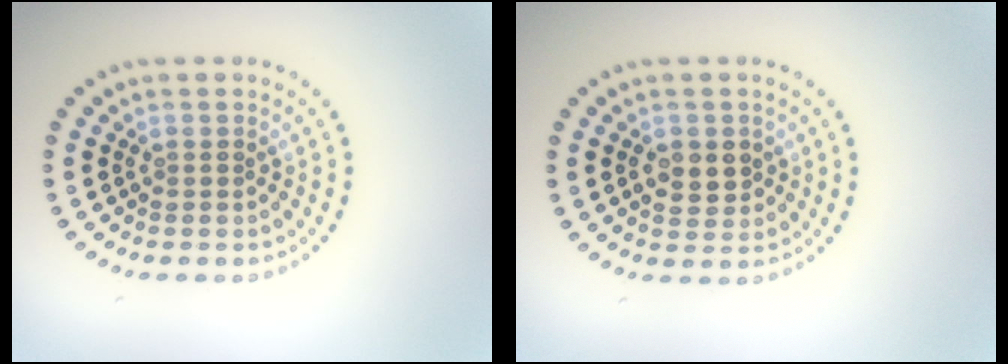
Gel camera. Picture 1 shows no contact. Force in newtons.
{"total": 2.5, "press": 2.5, "slide": 0.3}